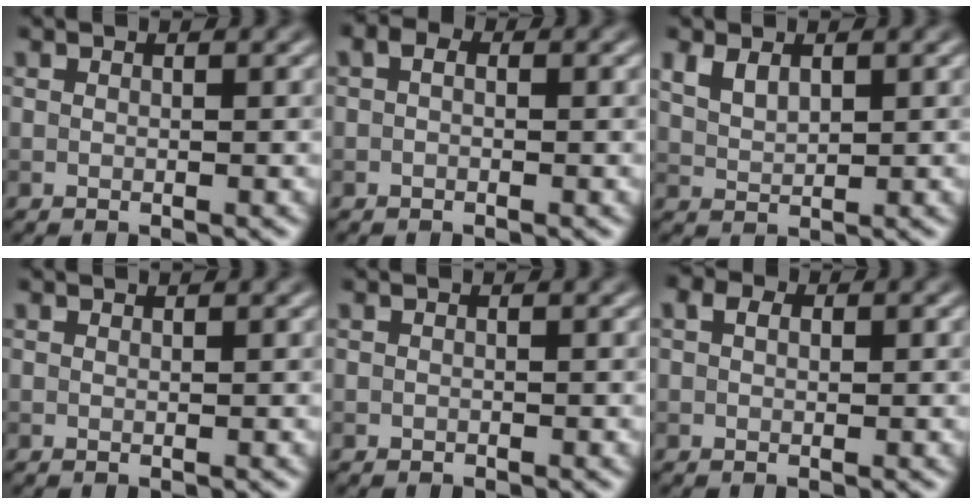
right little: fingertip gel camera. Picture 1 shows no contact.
{"total": 0.9, "force": [0.1, 0.6, 0.7], "torque": [-0.013, 0.000, -0.005]}
{"total": 2.3, "force": [1.1, 1.4, 1.4], "torque": [-0.035, -0.001, 0.026]}
{"total": 0.0}
{"total": 0.0}
{"total": 1.8, "force": [0.7, 1.2, 1.1], "torque": [-0.017, 0.001, 0.005]}